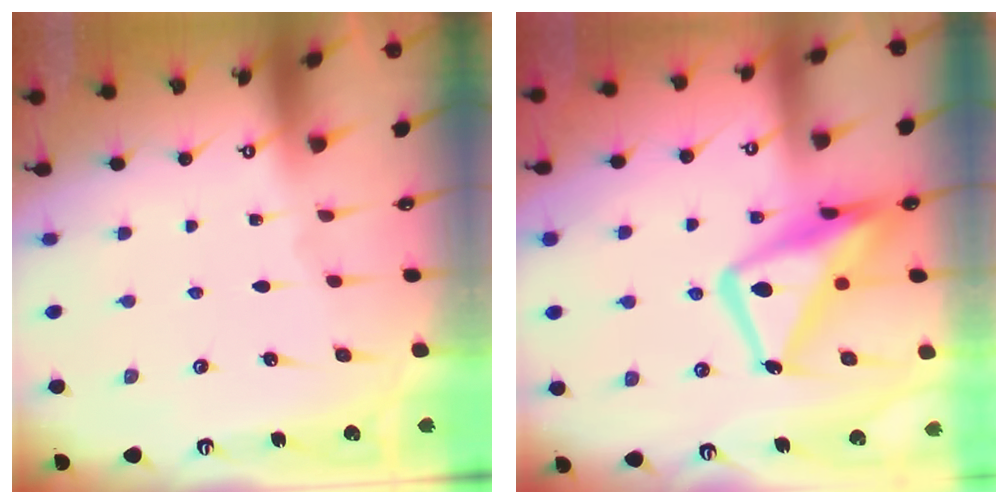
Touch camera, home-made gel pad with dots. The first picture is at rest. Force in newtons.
{"total": 15.3, "press": 15.3, "slide": 1.4}